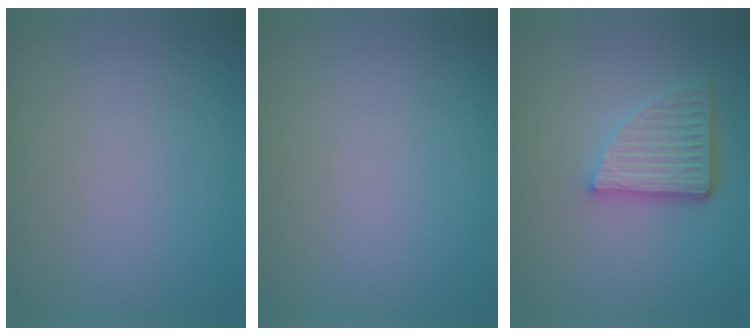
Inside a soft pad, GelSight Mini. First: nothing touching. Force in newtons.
{"total": 0.0}
{"total": 4.9, "press": 3.4, "slide": 3.5}